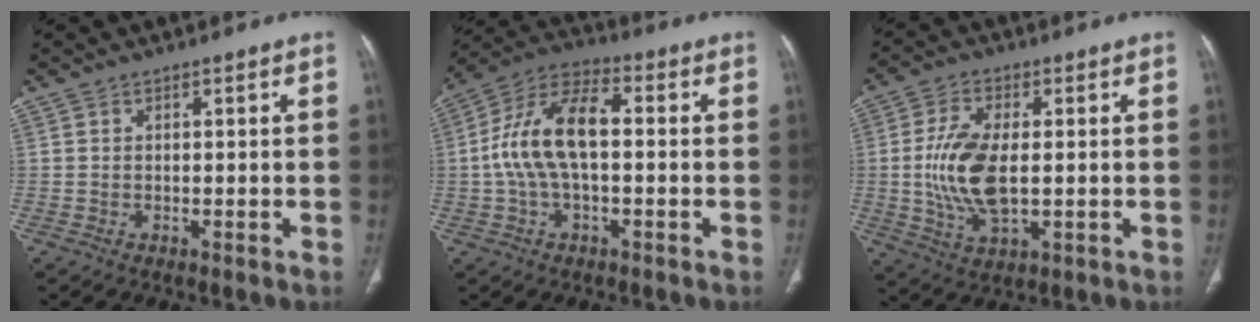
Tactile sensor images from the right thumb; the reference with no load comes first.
{"total": 13.5, "force": [0.0, 6.9, 11.7], "torque": [-0.231, 0.040, -0.007]}
{"total": 11.9, "force": [-0.1, 5.8, 10.4], "torque": [-0.216, -0.007, 0.003]}